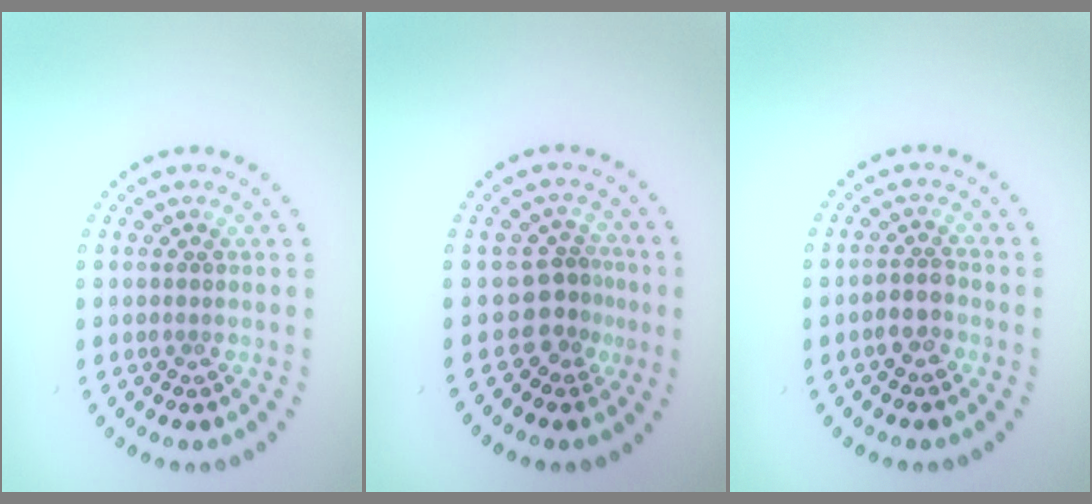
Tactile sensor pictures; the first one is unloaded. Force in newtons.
{"total": 2.8, "press": 1.8, "slide": 2.2}
{"total": 2.0, "press": 1.8, "slide": 0.7}